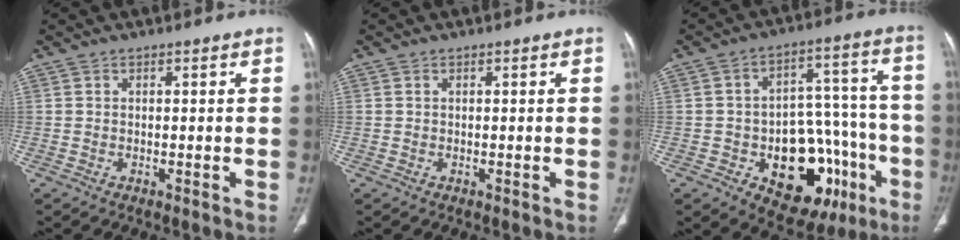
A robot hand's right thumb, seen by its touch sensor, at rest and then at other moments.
{"total": 0.0}
{"total": 21.9, "force": [-8.1, 13.1, 15.6], "torque": [-0.170, 0.056, -0.094]}